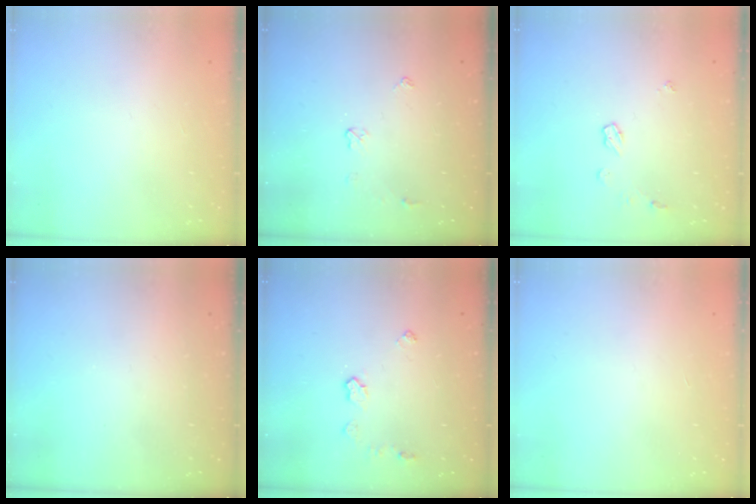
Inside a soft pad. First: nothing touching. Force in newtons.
{"total": 3.9, "press": 3.8, "slide": 0.6}
{"total": 5.6, "press": 5.6, "slide": 0.7}
{"total": 0.0}
{"total": 4.9, "press": 4.9, "slide": 0.0}
{"total": 0.0}